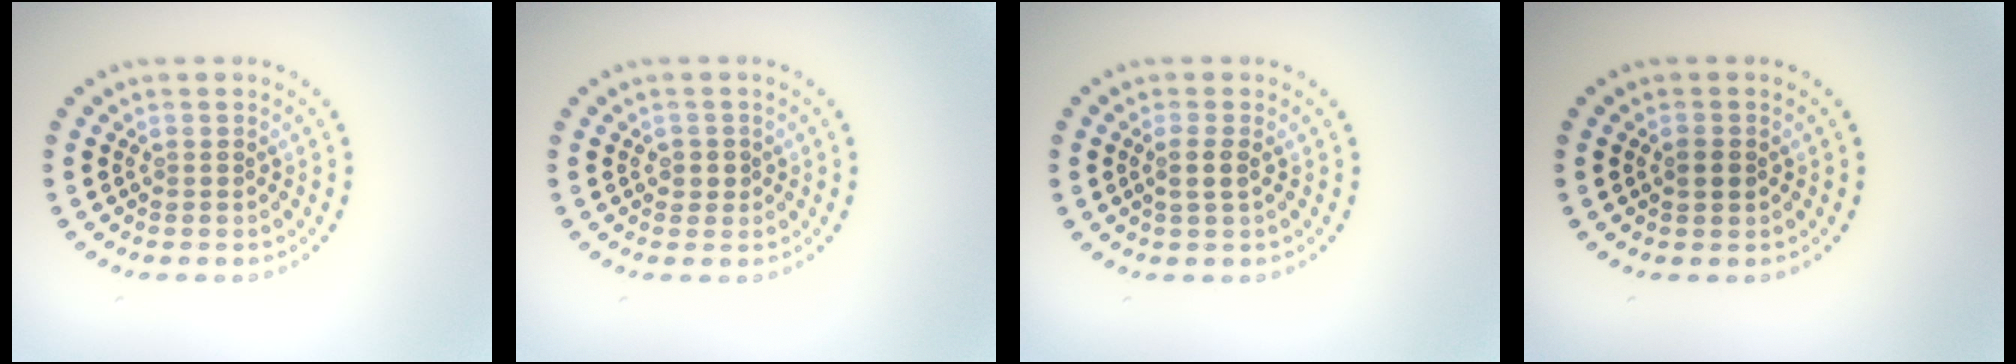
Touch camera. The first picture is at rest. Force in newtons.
{"total": 1.1, "press": 1.0, "slide": 0.6}
{"total": 1.5, "press": 1.3, "slide": 0.7}
{"total": 1.5, "press": 1.5, "slide": 0.1}